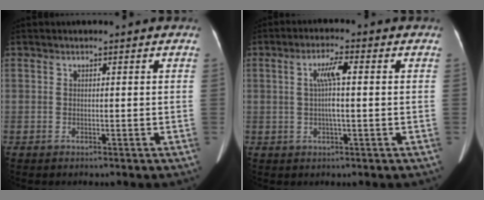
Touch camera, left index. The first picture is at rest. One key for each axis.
{"total": 4.8, "fx": 0.5, "fy": 0.2, "fz": 4.8, "tx": -0.095, "ty": 0.007, "tz": 0.009}